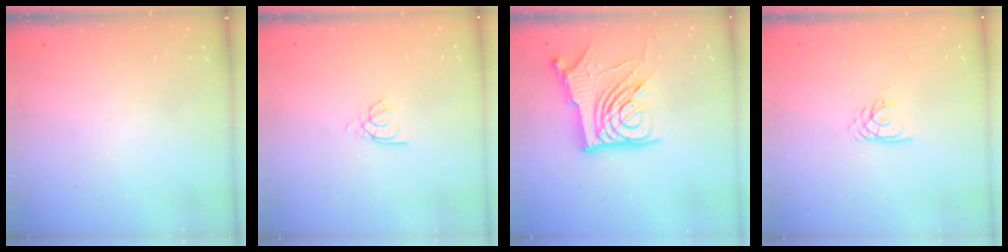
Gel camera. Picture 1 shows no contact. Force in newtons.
{"total": 2.2, "press": 2.2, "slide": 0.2}
{"total": 16.5, "press": 16.4, "slide": 1.7}
{"total": 2.1, "press": 2.1, "slide": 0.1}